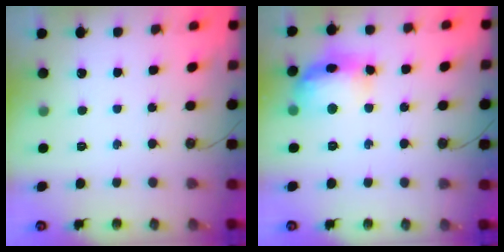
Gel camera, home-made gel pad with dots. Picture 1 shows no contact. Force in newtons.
{"total": 15.8, "press": 15.7, "slide": 1.2}